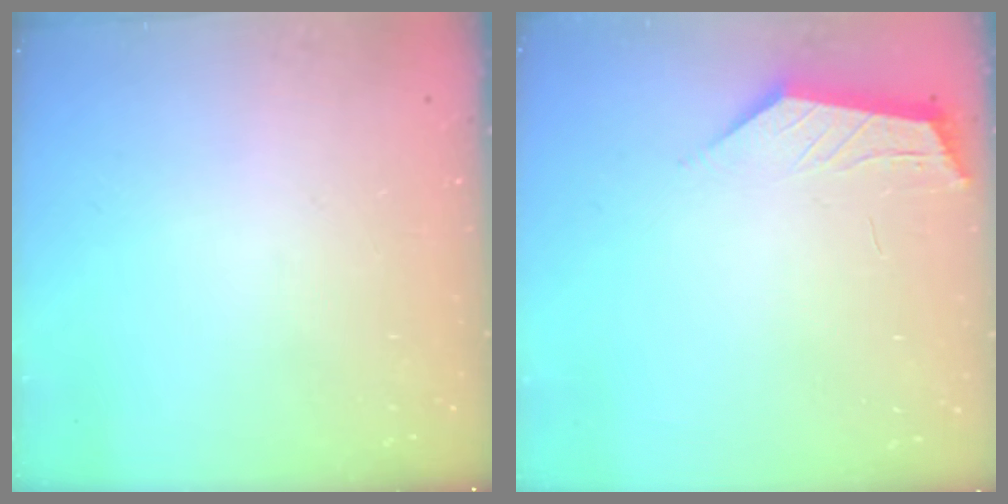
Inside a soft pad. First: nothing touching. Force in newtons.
{"total": 1.8, "press": 1.7, "slide": 0.4}